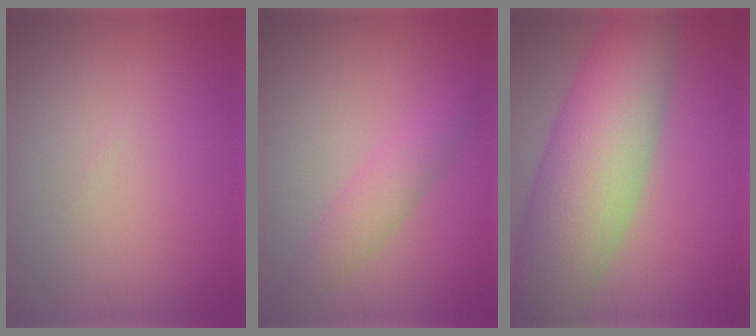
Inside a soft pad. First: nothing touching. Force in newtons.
{"total": 2.5, "press": 2.5, "slide": 0.1}
{"total": 10.9, "press": 10.9, "slide": 0.4}